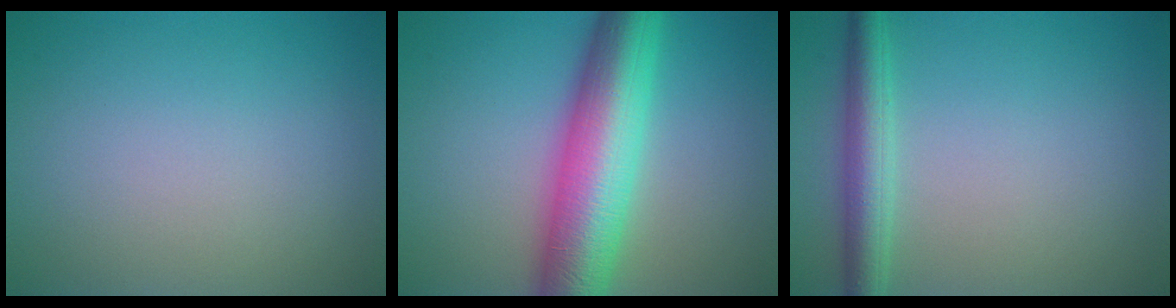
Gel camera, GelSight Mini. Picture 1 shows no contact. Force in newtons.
{"total": 10.4, "press": 10.4, "slide": 0.1}
{"total": 3.5, "press": 3.5, "slide": 0.1}